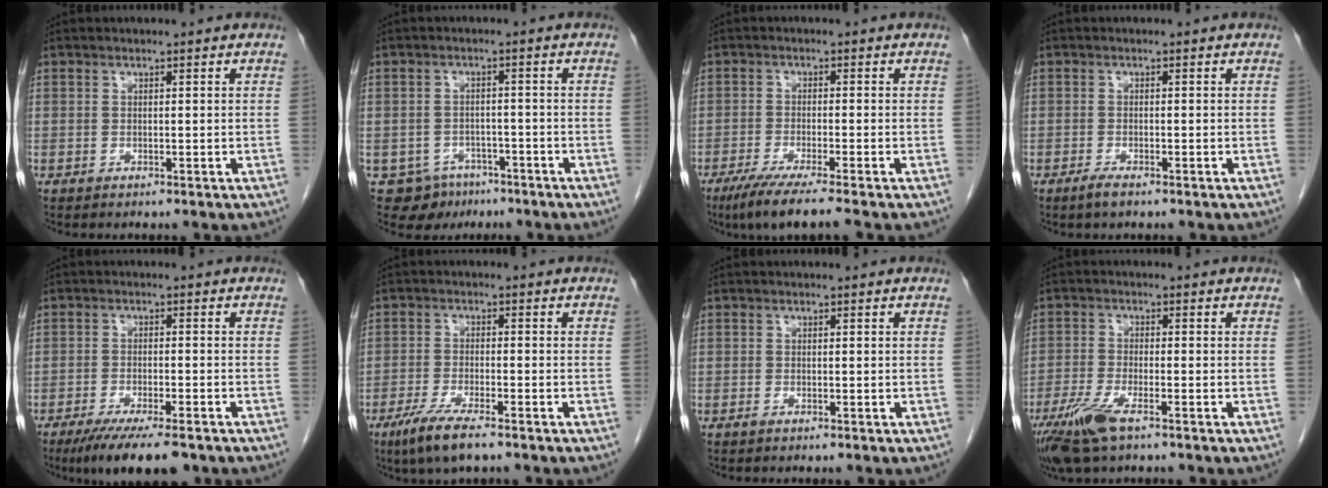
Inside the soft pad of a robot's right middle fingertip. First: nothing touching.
{"total": 5.4, "force": [-3.6, 4.0, 0.5], "torque": [0.001, 0.009, -0.046]}
{"total": 7.0, "force": [-5.3, -0.7, 4.4], "torque": [-0.069, -0.021, -0.092]}
{"total": 1.7, "force": [-1.3, 0.2, 1.2], "torque": [-0.027, -0.004, -0.023]}
{"total": 10.0, "force": [-7.5, 1.7, 6.4], "torque": [-0.092, -0.017, -0.115]}
{"total": 6.6, "force": [-4.5, 0.8, 4.8], "torque": [-0.095, -0.016, -0.080]}
{"total": 0.5, "force": [-0.4, 0.0, 0.4], "torque": [-0.008, 0.000, -0.007]}
{"total": 7.1, "force": [-4.5, 1.4, 5.4], "torque": [-0.116, -0.017, -0.084]}